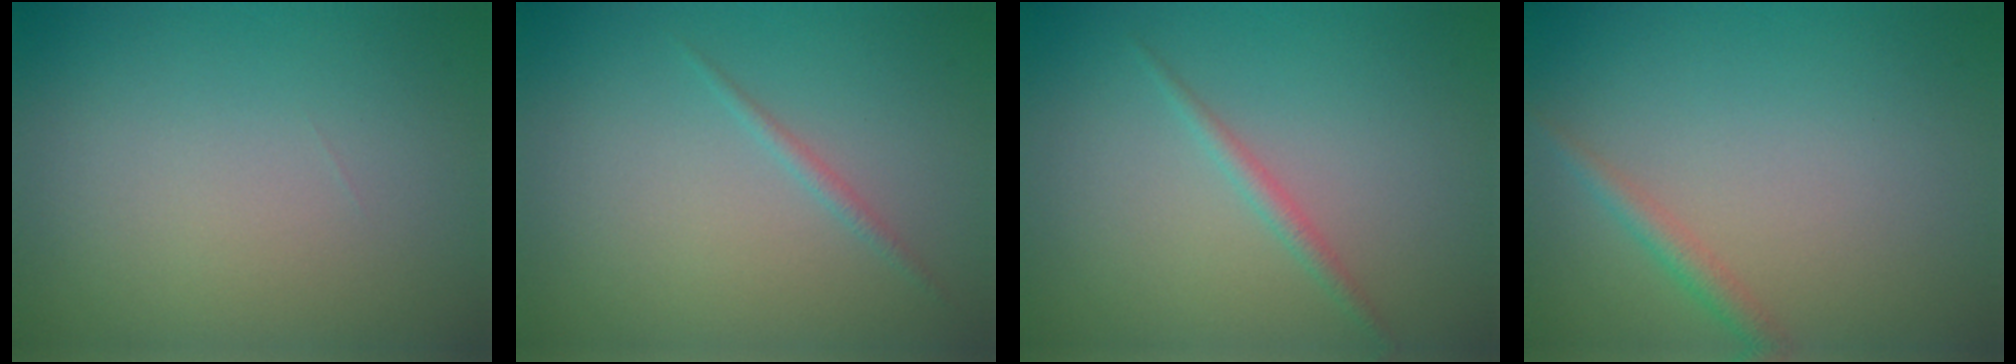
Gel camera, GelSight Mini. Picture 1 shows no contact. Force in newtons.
{"total": 0.8, "press": 0.8, "slide": 0.1}
{"total": 1.2, "press": 1.2, "slide": 0.0}
{"total": 1.6, "press": 1.6, "slide": 0.1}